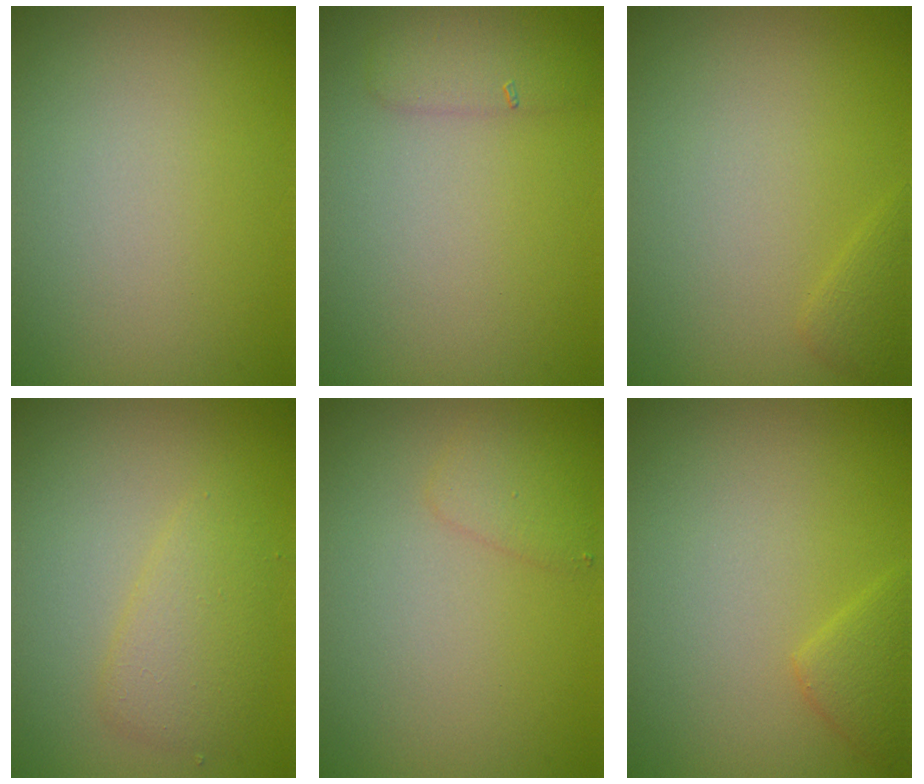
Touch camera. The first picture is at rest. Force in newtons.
{"total": 1.9, "press": 1.9, "slide": 0.1}
{"total": 1.1, "press": 1.1, "slide": 0.0}
{"total": 2.6, "press": 2.6, "slide": 0.0}
{"total": 1.4, "press": 1.4, "slide": 0.1}
{"total": 1.8, "press": 1.8, "slide": 0.2}